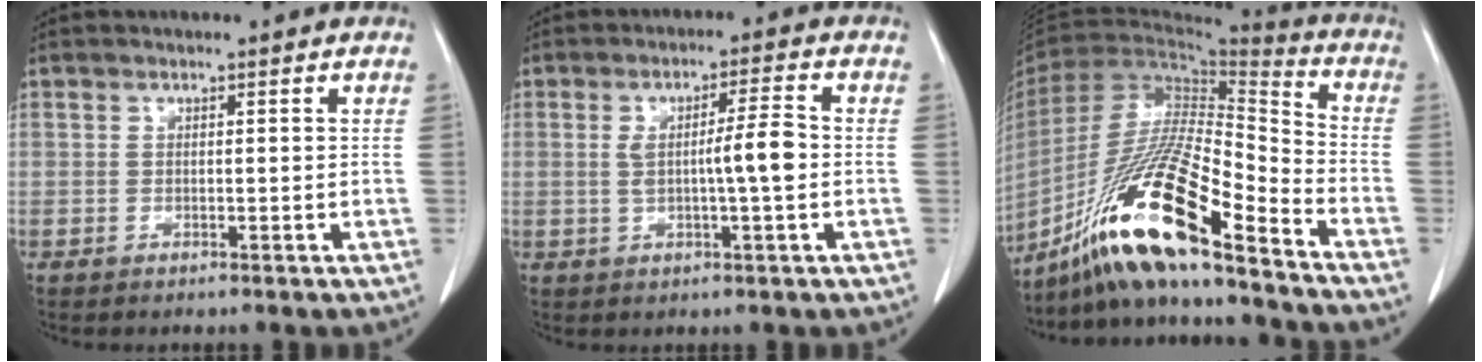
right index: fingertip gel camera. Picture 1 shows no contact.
{"total": 5.8, "force": [-0.2, 0.2, 5.8], "torque": [-0.094, 0.007, 0.001]}
{"total": 20.4, "force": [-14.2, 1.1, 14.5], "torque": [-0.299, -0.030, -0.267]}